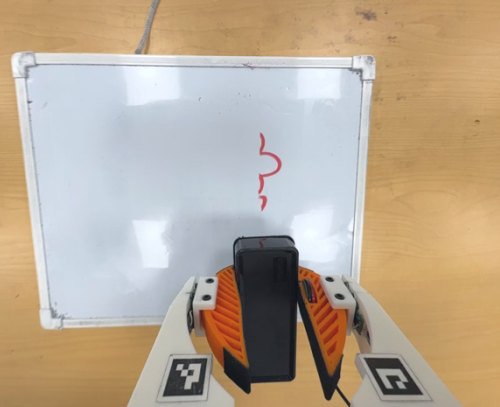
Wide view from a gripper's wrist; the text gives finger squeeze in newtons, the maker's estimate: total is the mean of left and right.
{"total": 9.9, "left": 9.7, "right": 10.1}